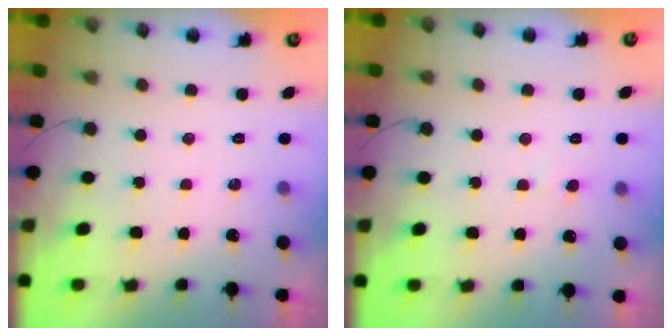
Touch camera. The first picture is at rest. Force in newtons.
{"total": 2.6, "press": 2.6, "slide": 0.2}